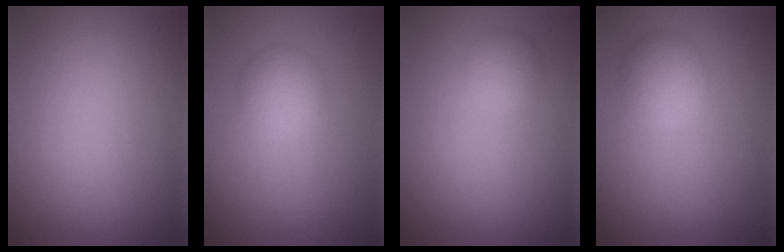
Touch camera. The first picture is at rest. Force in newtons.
{"total": 2.7, "press": 2.7, "slide": 0.0}
{"total": 1.7, "press": 1.7, "slide": 0.1}
{"total": 2.8, "press": 2.8, "slide": 0.1}